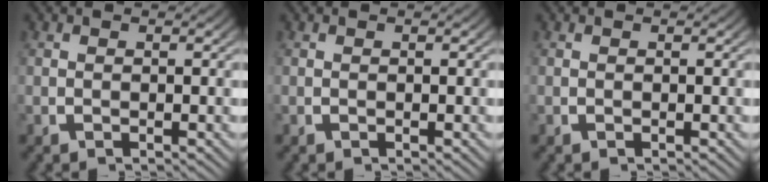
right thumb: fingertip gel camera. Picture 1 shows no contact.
{"total": 0.0}
{"total": 0.0}